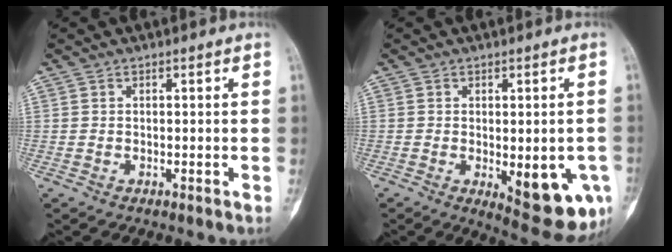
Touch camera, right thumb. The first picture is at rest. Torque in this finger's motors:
{"motor_torque": [-0.08, 0.85, 0.32, 0.32, 0.07]}